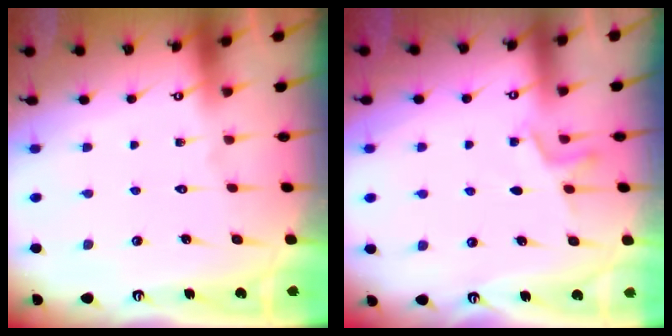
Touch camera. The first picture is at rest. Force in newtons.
{"total": 4.4, "press": 4.1, "slide": 1.6}